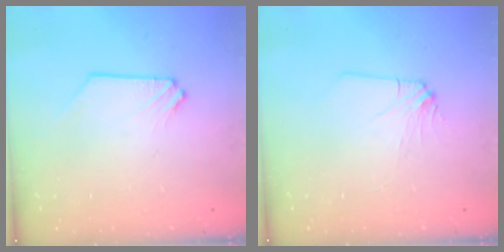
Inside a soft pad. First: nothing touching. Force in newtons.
{"total": 2.5, "press": 2.5, "slide": 0.2}